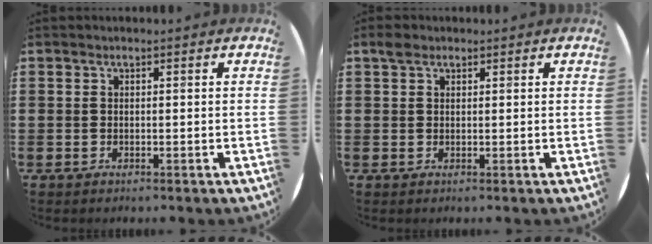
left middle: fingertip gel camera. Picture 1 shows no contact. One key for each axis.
{"total": 1.4, "fx": 1.1, "fy": 0.9, "fz": 0.4, "tx": 0.006, "ty": -0.002, "tz": 0.017}